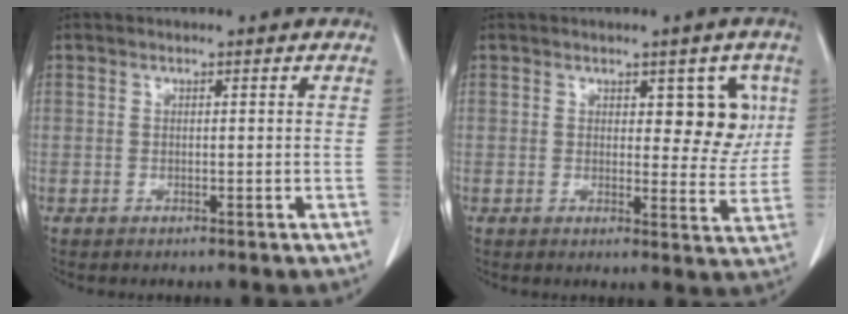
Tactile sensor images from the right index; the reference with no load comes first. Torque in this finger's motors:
{"motor_torque": [0.01, 0.17, 0.11, 0.00]}